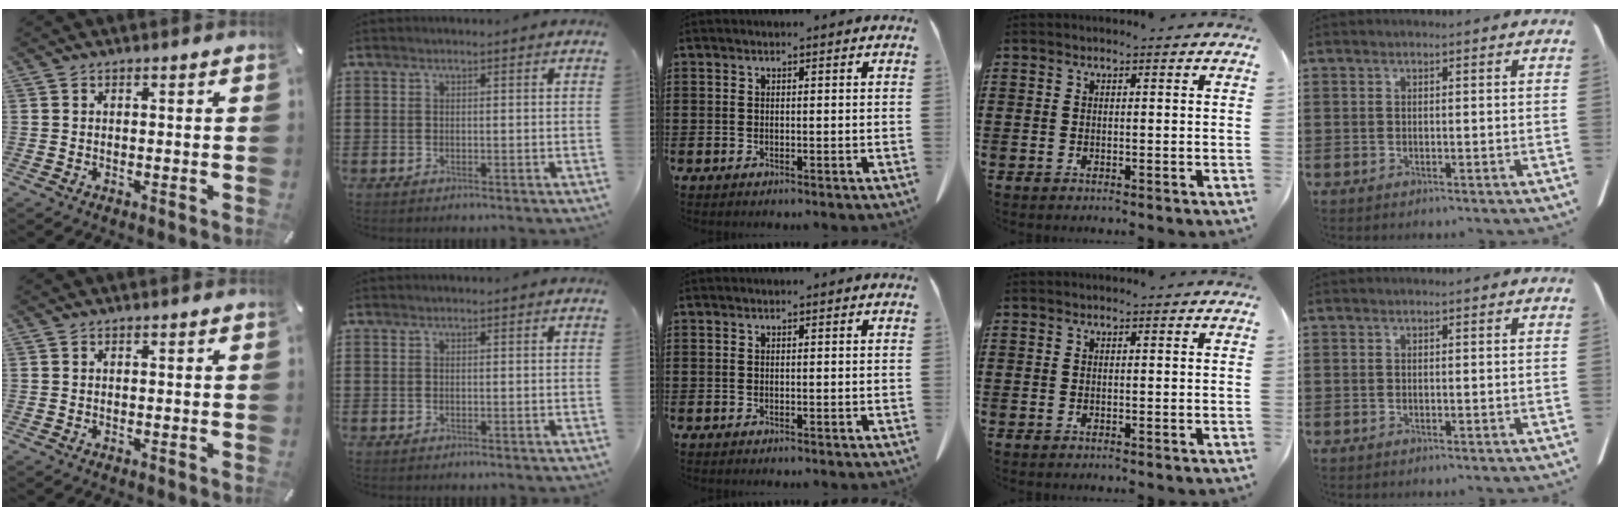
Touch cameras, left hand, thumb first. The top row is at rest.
{}